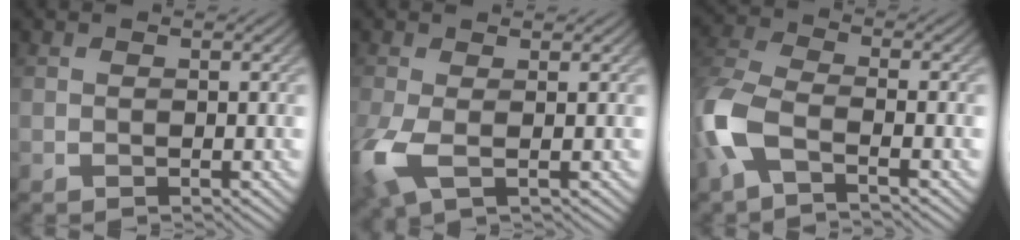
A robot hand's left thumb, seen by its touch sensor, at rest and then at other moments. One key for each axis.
{"total": 5.6, "fx": -0.9, "fy": 2.5, "fz": 4.9, "tx": -0.134, "ty": -0.012, "tz": -0.018}
{"total": 7.7, "fx": -3.4, "fy": 3.3, "fz": 6.1, "tx": -0.154, "ty": -0.007, "tz": -0.091}